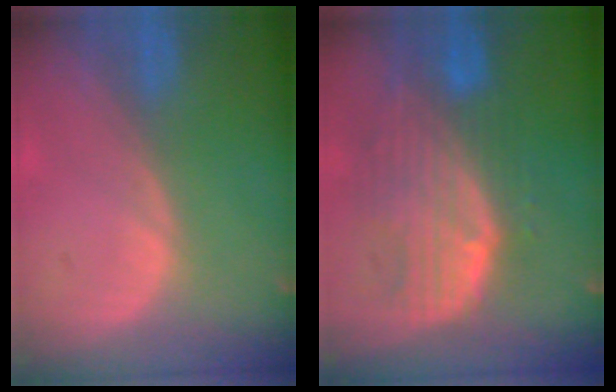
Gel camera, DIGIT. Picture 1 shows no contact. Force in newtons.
{"total": 10.2, "press": 8.9, "slide": 5.1}